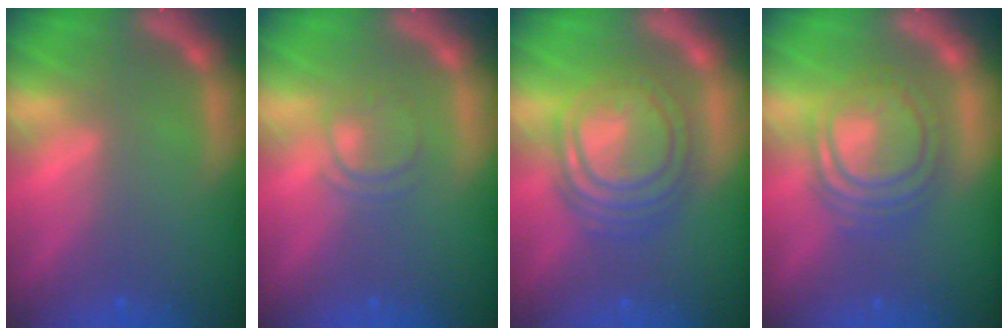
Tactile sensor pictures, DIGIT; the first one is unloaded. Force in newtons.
{"total": 2.4}
{"total": 9.0}
{"total": 7.6}